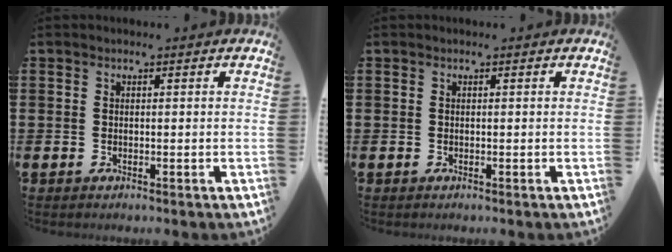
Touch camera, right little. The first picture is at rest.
{"total": 0.0}